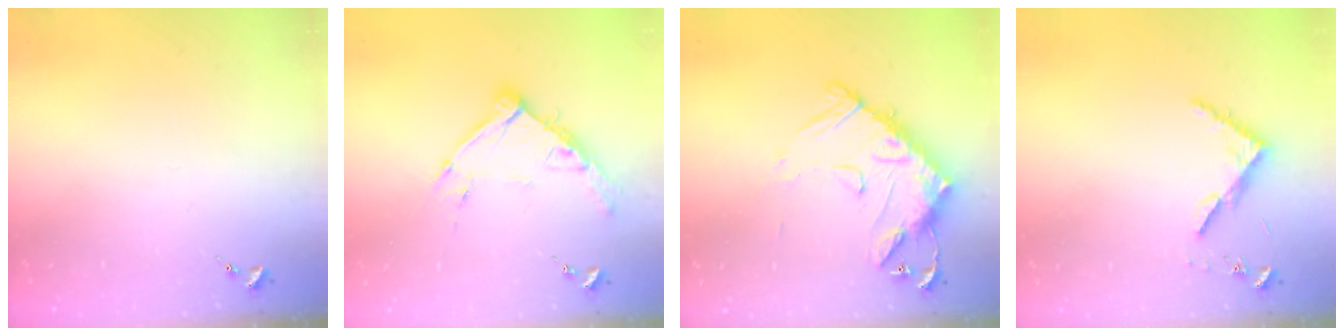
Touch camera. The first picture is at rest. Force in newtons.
{"total": 12.4, "press": 12.3, "slide": 1.0}
{"total": 15.5, "press": 15.4, "slide": 1.5}
{"total": 4.0, "press": 4.0, "slide": 0.3}